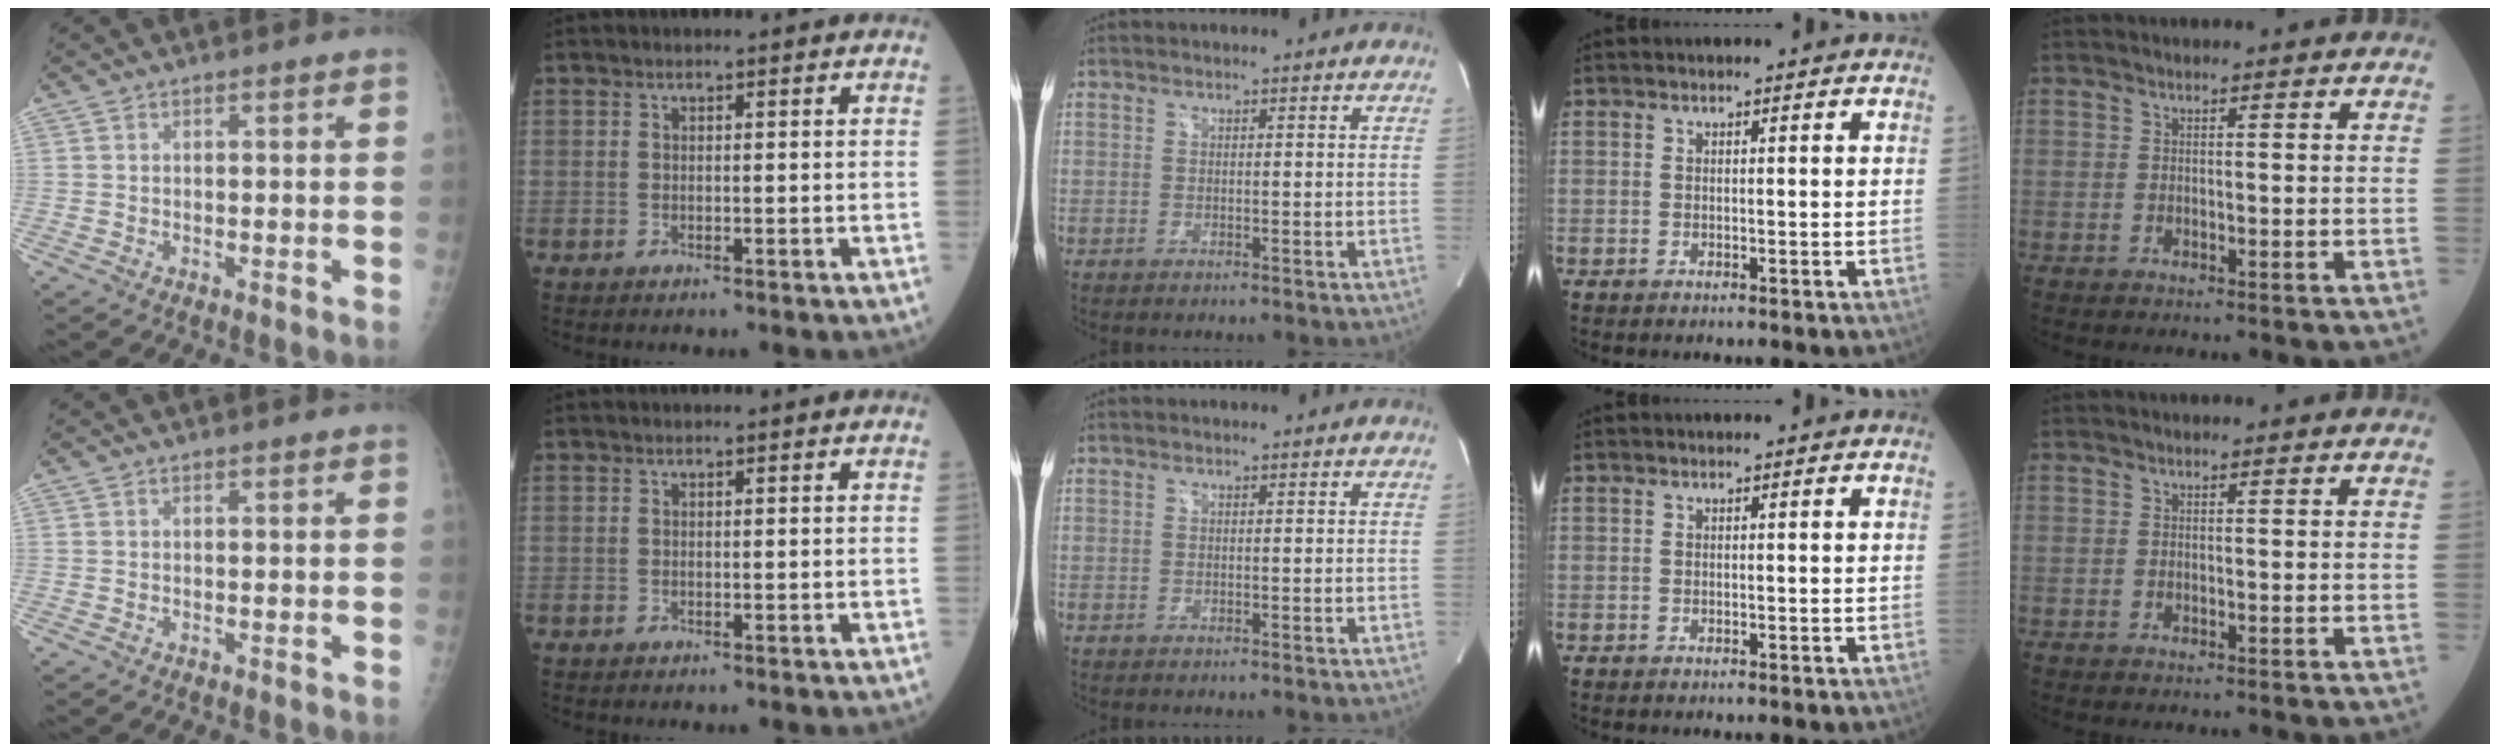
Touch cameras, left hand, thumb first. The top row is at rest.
{}